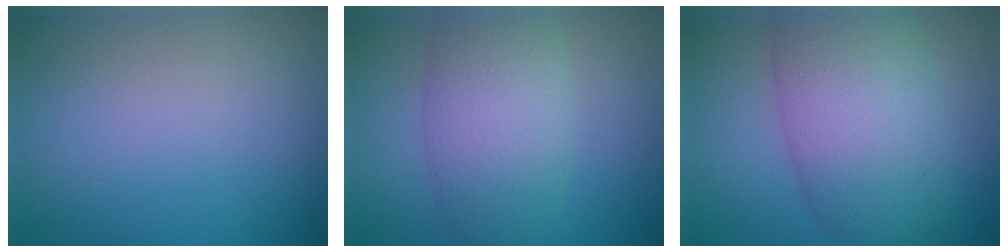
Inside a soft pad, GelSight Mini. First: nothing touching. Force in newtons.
{"total": 6.4, "press": 6.4, "slide": 0.3}
{"total": 9.5, "press": 9.5, "slide": 0.5}